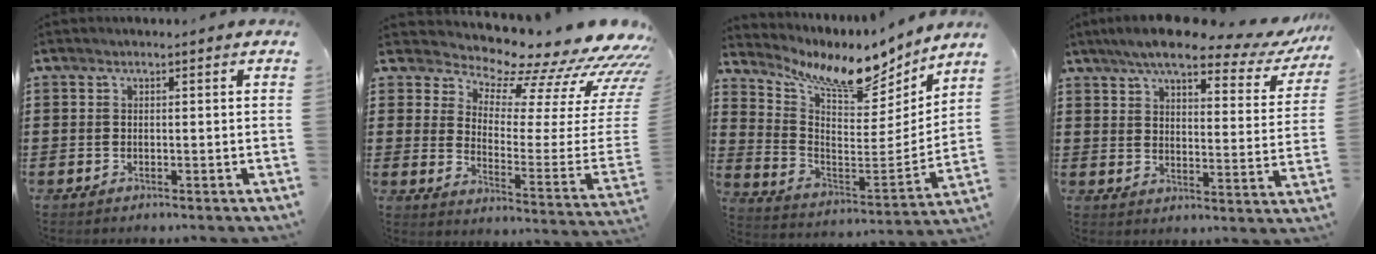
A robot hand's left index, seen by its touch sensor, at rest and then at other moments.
{"total": 9.7, "force": [8.4, 1.9, 4.5], "torque": [-0.083, -0.093, 0.137]}
{"total": 9.5, "force": [7.6, 3.2, 4.8], "torque": [-0.116, -0.052, 0.125]}
{"total": 8.2, "force": [6.7, 1.3, 4.6], "torque": [-0.099, -0.031, 0.112]}